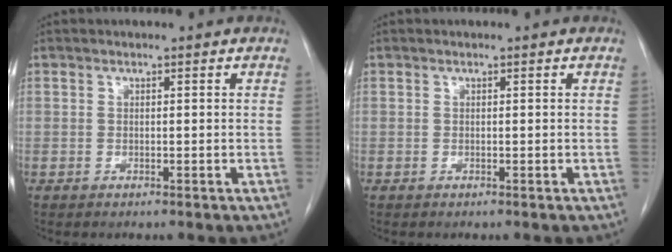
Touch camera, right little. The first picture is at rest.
{"total": 0.0}